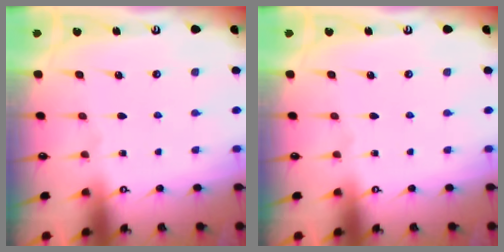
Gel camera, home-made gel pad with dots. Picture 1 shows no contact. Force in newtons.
{"total": 0.0}